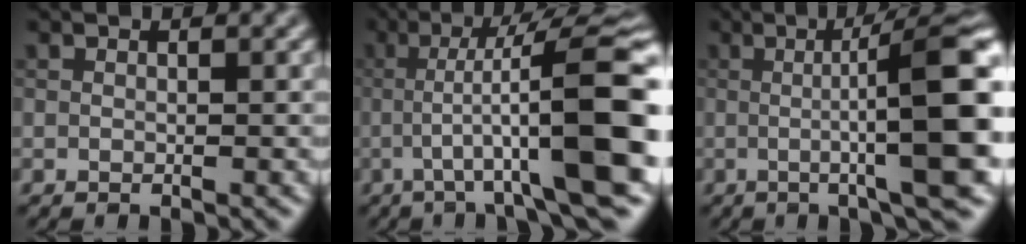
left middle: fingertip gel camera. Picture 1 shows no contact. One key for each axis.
{"total": 12.4, "fx": -1.4, "fy": 2.3, "fz": 12.1, "tx": -0.168, "ty": 0.013, "tz": -0.027}
{"total": 12.5, "fx": 0.2, "fy": 2.5, "fz": 12.3, "tx": -0.149, "ty": 0.000, "tz": -0.002}